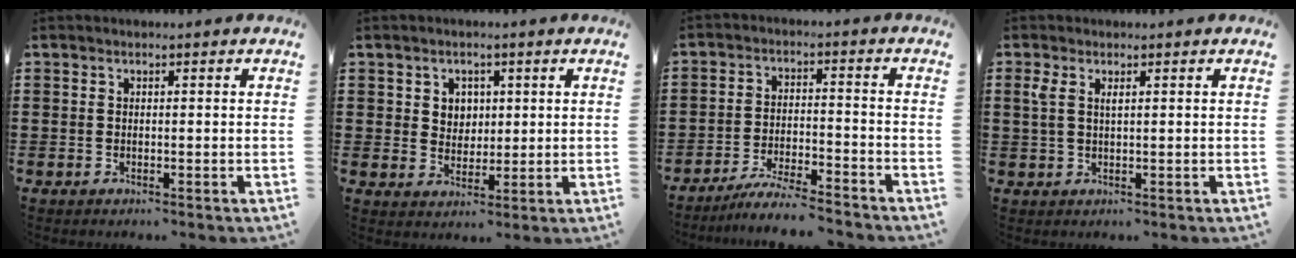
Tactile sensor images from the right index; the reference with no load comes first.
{"total": 3.2, "force": [1.3, 2.9, 0.7], "torque": [-0.019, 0.009, 0.019]}
{"total": 5.3, "force": [-5.1, -0.2, 1.5], "torque": [-0.033, -0.007, -0.101]}
{"total": 1.8, "force": [0.8, 0.8, 1.4], "torque": [-0.031, 0.005, 0.013]}